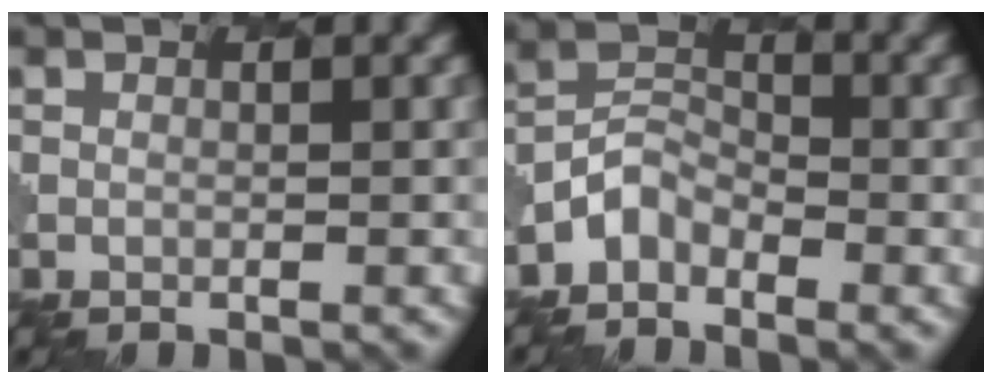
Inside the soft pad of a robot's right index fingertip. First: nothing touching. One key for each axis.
{"total": 2.5, "fx": -1.8, "fy": 1.6, "fz": 0.7, "tx": -0.013, "ty": 0.009, "tz": -0.047}